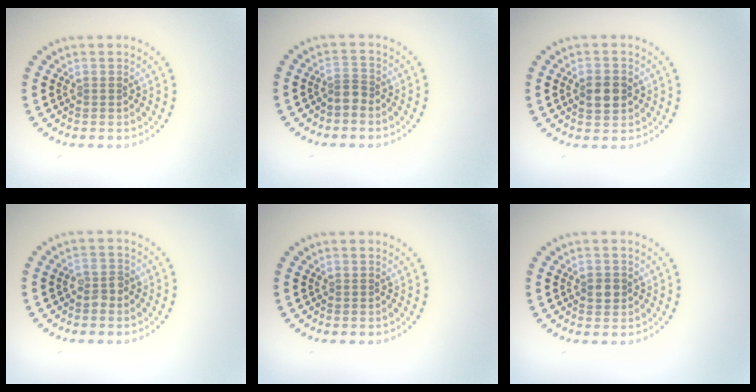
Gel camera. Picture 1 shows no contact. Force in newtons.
{"total": 1.2, "press": 0.9, "slide": 0.8}
{"total": 3.1, "press": 3.1, "slide": 0.1}
{"total": 1.8, "press": 1.7, "slide": 0.6}
{"total": 0.0}
{"total": 1.6, "press": 1.5, "slide": 0.3}